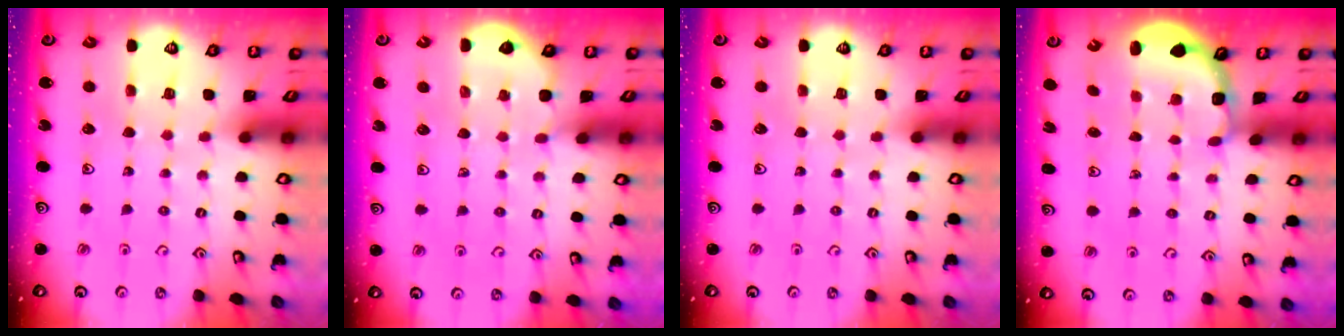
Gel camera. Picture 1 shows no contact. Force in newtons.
{"total": 3.2, "press": 3.2, "slide": 0.3}
{"total": 0.0}
{"total": 2.9, "press": 2.5, "slide": 1.4}